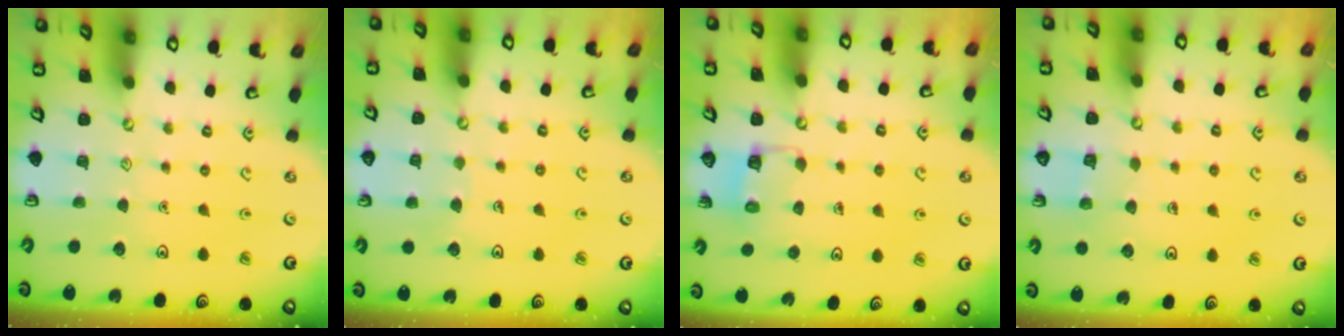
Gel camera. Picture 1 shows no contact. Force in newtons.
{"total": 3.4, "press": 3.4, "slide": 0.2}
{"total": 3.1, "press": 3.1, "slide": 0.3}
{"total": 3.4, "press": 3.4, "slide": 0.3}